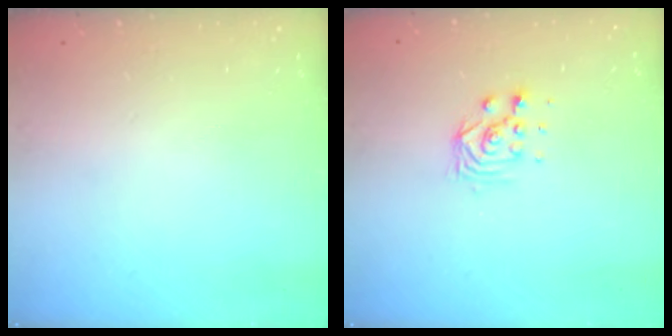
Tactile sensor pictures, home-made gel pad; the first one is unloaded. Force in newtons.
{"total": 4.2, "press": 4.2, "slide": 0.3}